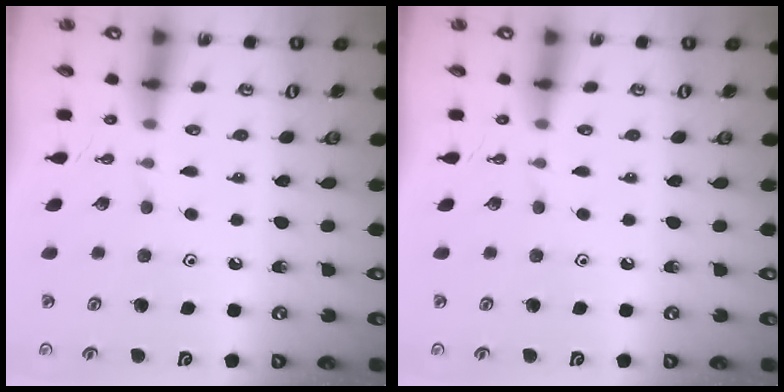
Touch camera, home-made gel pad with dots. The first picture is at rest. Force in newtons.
{"total": 0.0}